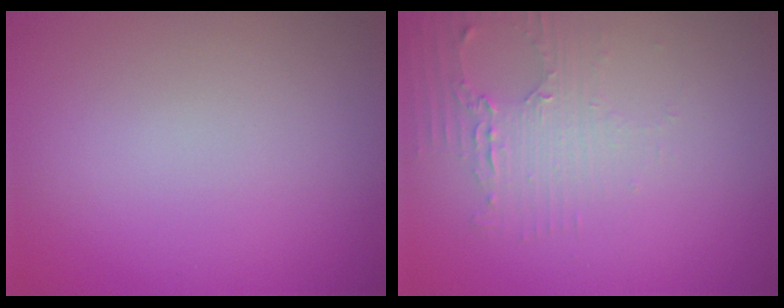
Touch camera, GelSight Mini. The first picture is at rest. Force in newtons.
{"total": 2.2, "press": 2.1, "slide": 0.6}